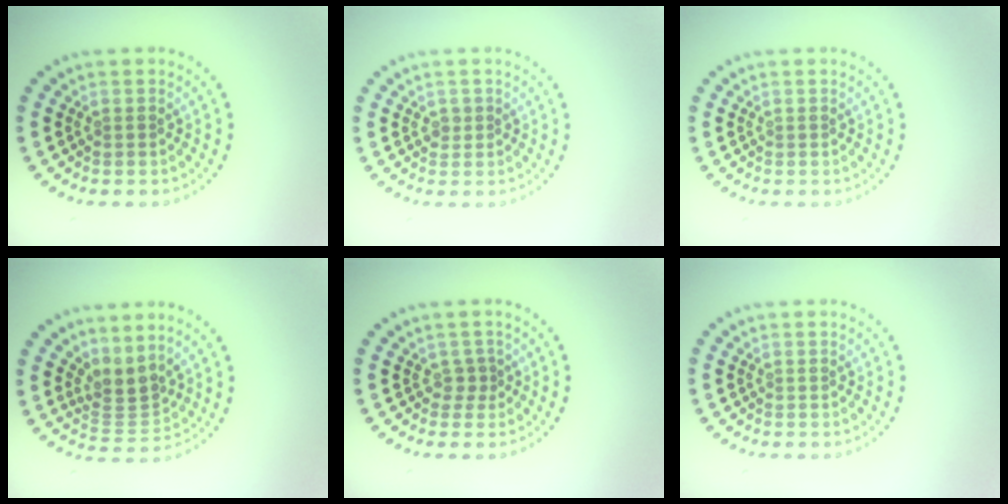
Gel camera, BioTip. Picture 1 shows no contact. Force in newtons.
{"total": 0.8, "press": 0.7, "slide": 0.3}
{"total": 0.0}
{"total": 2.8, "press": 2.0, "slide": 2.0}
{"total": 1.1, "press": 0.7, "slide": 0.8}
{"total": 0.0}